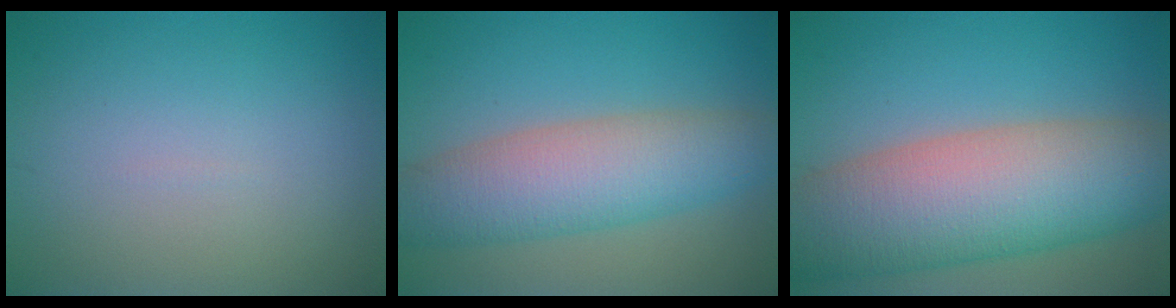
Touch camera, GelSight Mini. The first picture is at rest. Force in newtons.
{"total": 7.5, "press": 7.5, "slide": 0.5}
{"total": 12.4, "press": 12.4, "slide": 0.6}